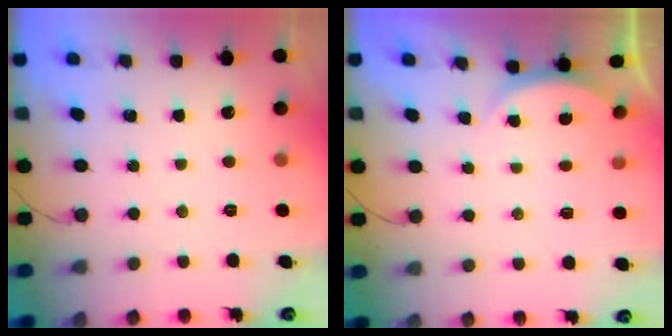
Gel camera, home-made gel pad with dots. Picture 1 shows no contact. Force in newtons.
{"total": 2.4, "press": 2.4, "slide": 0.6}